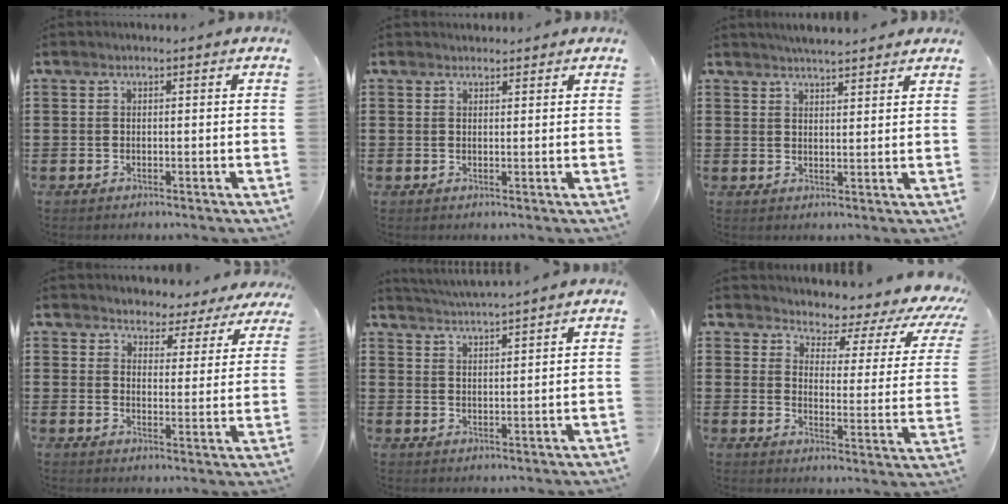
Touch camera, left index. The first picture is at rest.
{"total": 1.2, "force": [1.1, 0.3, 0.0], "torque": [-0.004, 0.001, 0.023]}
{"total": 3.1, "force": [3.1, -0.2, 0.6], "torque": [-0.019, -0.005, 0.056]}
{"total": 3.7, "force": [3.5, 1.1, -0.2], "torque": [-0.020, -0.019, 0.058]}
{"total": 2.8, "force": [2.7, -0.8, 0.0], "torque": [-0.010, -0.014, 0.048]}
{"total": 3.7, "force": [3.2, 1.3, 1.5], "torque": [-0.037, -0.035, 0.041]}